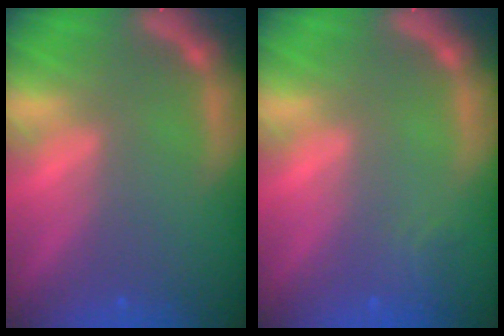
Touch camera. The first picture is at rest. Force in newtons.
{"total": 1.4}